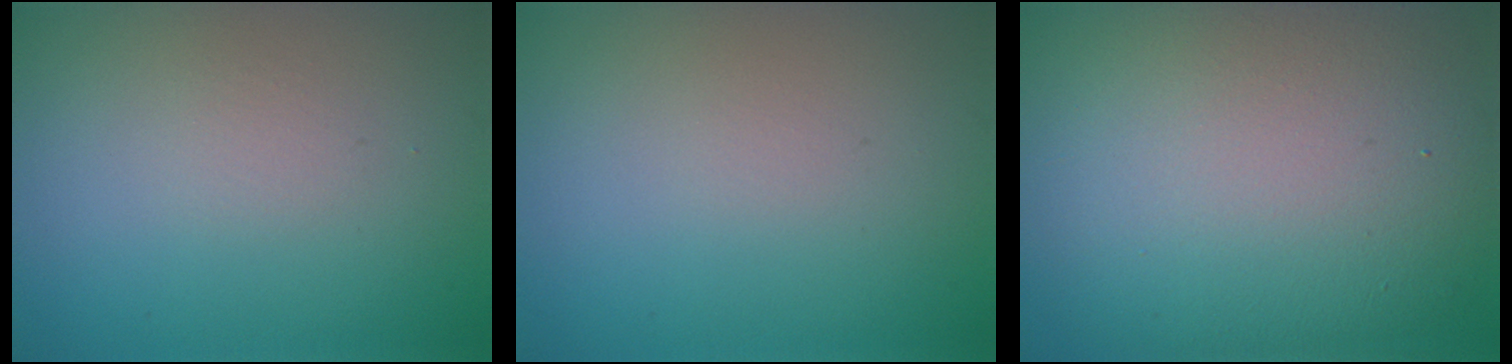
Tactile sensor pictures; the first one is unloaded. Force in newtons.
{"total": 0.0}
{"total": 14.8, "press": 14.8, "slide": 1.2}